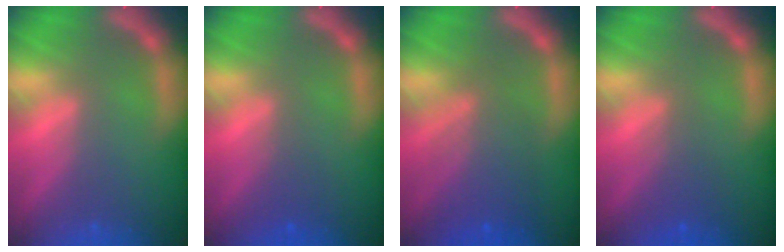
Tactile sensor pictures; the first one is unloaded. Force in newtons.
{"total": 1.5}
{"total": 6.0}
{"total": 2.4}